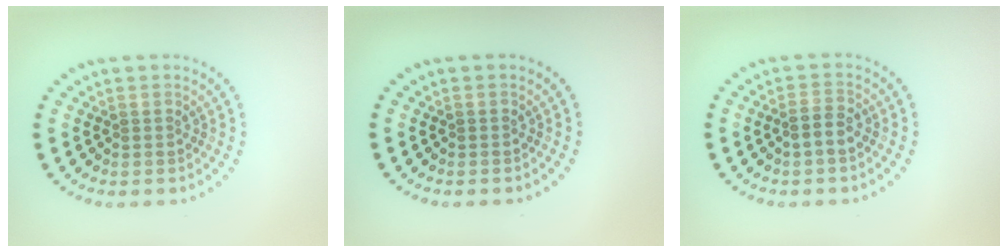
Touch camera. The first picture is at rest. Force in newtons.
{"total": 0.0}
{"total": 1.8, "press": 1.7, "slide": 0.5}